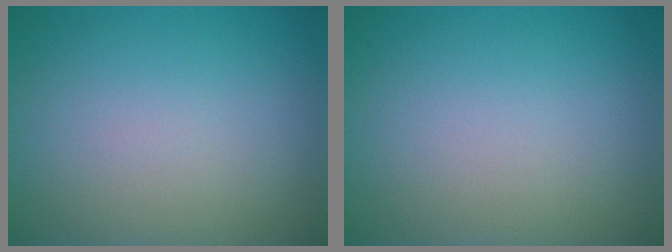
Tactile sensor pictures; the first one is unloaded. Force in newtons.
{"total": 0.0}